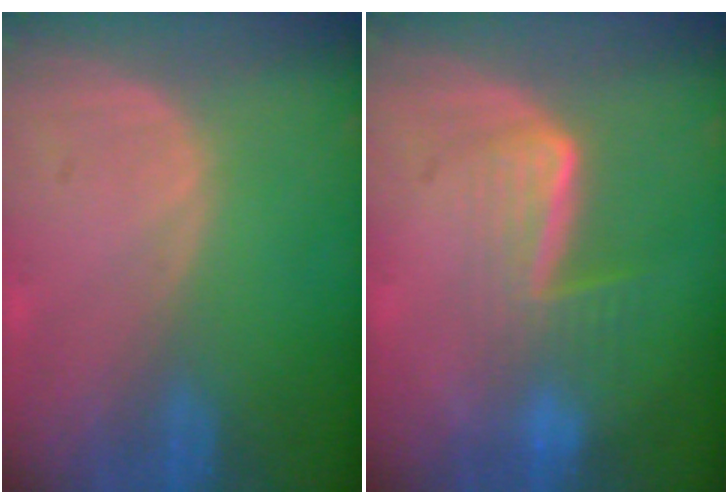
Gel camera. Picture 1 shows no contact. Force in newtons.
{"total": 6.7, "press": 5.7, "slide": 3.6}